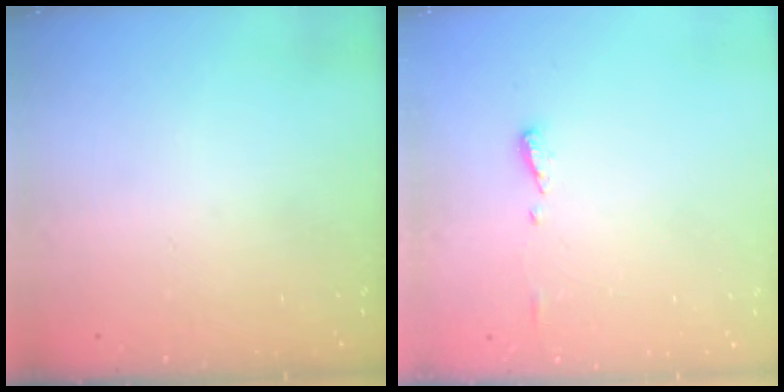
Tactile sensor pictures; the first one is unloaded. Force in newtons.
{"total": 4.9, "press": 4.9, "slide": 0.6}